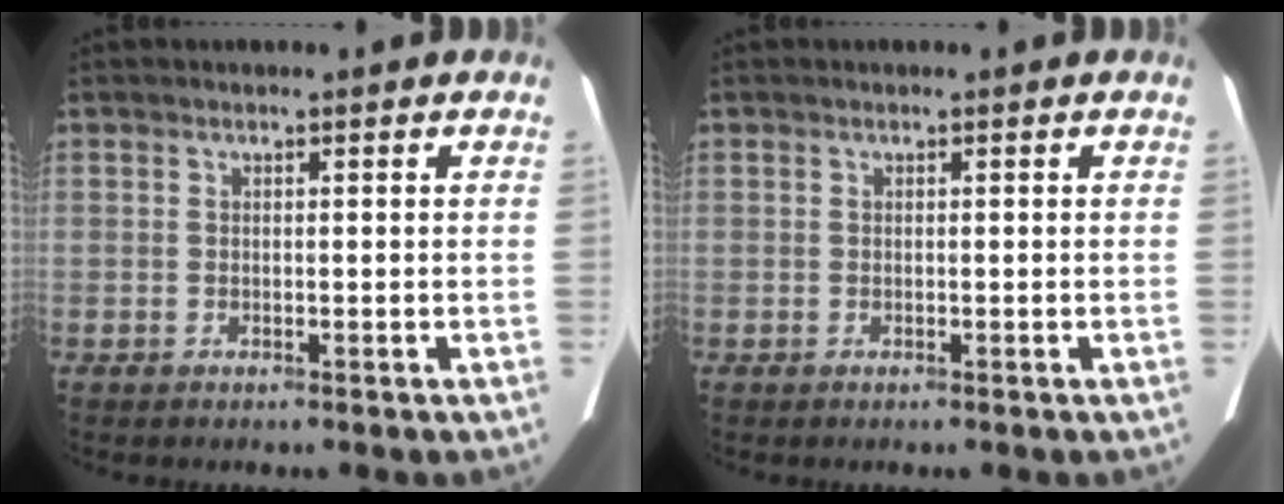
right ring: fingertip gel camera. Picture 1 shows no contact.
{"total": 0.0}